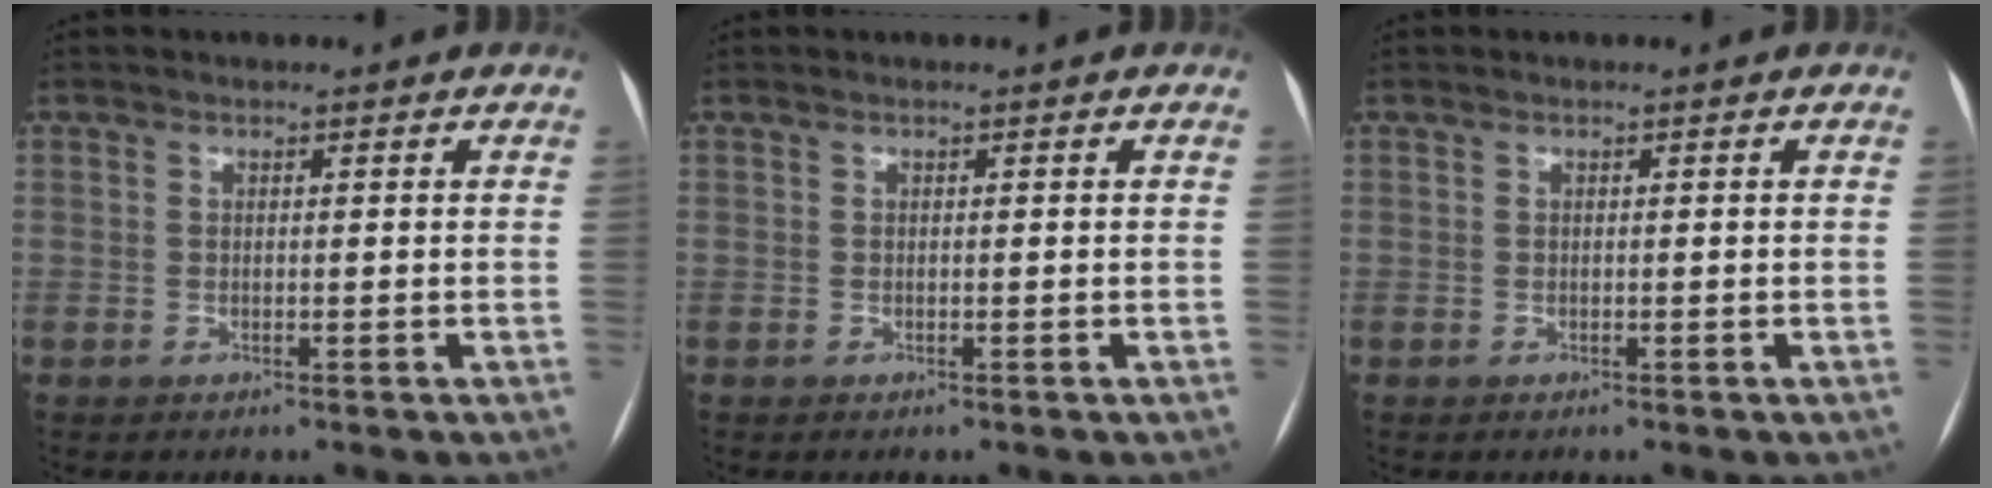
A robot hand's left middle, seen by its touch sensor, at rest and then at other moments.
{"total": 0.0}
{"total": 0.0}